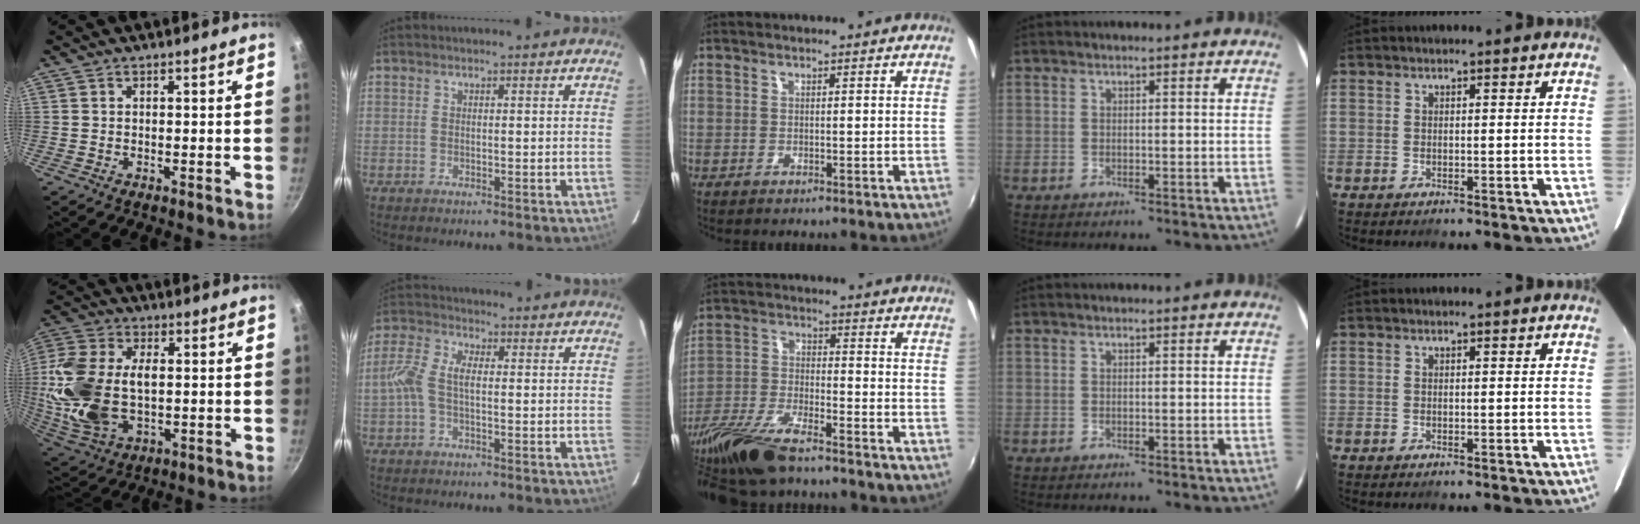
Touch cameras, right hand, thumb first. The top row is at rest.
{"thumb": {"total": 19.6, "force": [0.2, 12.3, 15.3], "torque": [-0.320, 0.007, 0.008]}, "index": {"total": 6.6, "force": [-0.2, 3.2, 5.8], "torque": [-0.131, 0.018, -0.008]}, "middle": {"total": 15.3, "force": [-12.2, 3.5, 8.5], "torque": [-0.187, -0.036, -0.231]}}